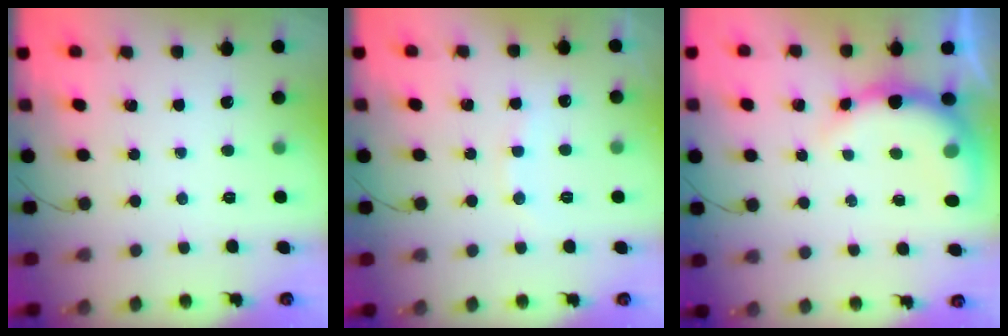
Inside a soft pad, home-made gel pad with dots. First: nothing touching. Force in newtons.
{"total": 6.7, "press": 6.6, "slide": 1.2}
{"total": 10.1, "press": 10.0, "slide": 1.3}